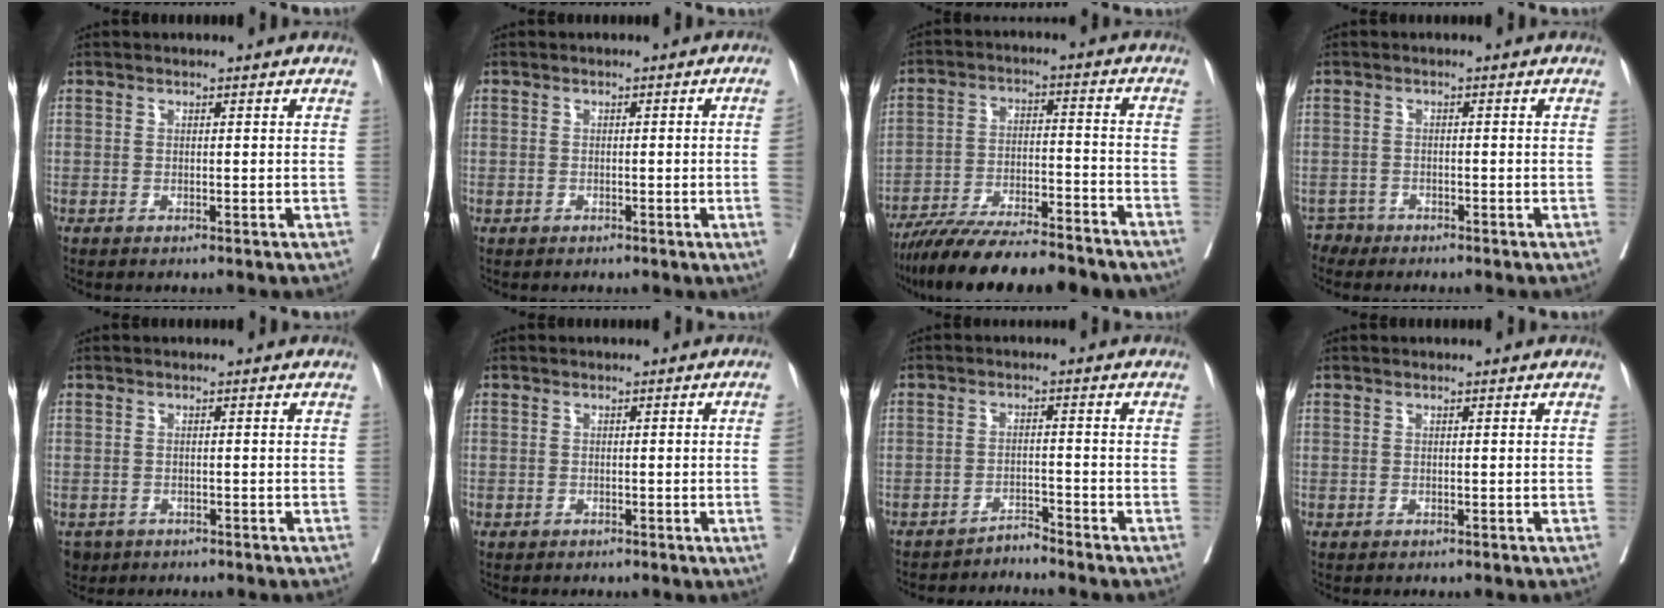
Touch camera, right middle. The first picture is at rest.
{"total": 2.7, "force": [-0.4, -0.9, 2.5], "torque": [-0.034, 0.000, -0.003]}
{"total": 17.9, "force": [-15.4, 2.6, 8.6], "torque": [-0.140, -0.007, -0.244]}
{"total": 1.4, "force": [-1.2, 0.5, -0.6], "torque": [0.012, 0.001, -0.024]}
{"total": 2.9, "force": [-1.7, 2.2, 0.5], "torque": [-0.004, 0.001, -0.027]}
{"total": 1.9, "force": [-0.3, -0.7, 1.8], "torque": [-0.022, -0.001, -0.003]}
{"total": 2.4, "force": [-2.2, -0.5, -0.6], "torque": [0.018, -0.008, -0.034]}
{"total": 0.0}